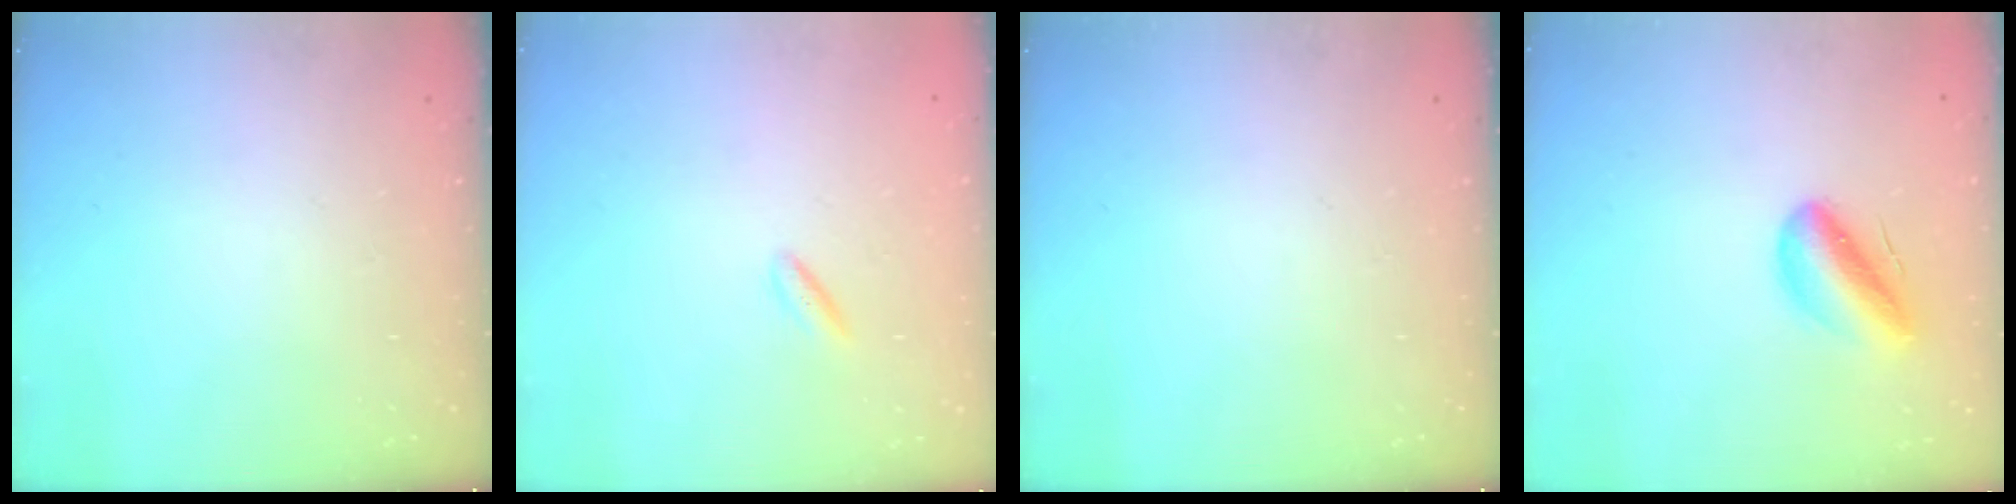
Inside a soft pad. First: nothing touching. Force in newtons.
{"total": 1.8, "press": 1.6, "slide": 0.8}
{"total": 0.0}
{"total": 8.9, "press": 8.6, "slide": 2.3}